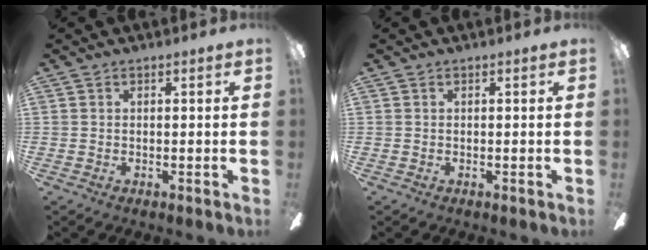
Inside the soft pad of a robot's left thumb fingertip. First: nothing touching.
{"total": 0.0}